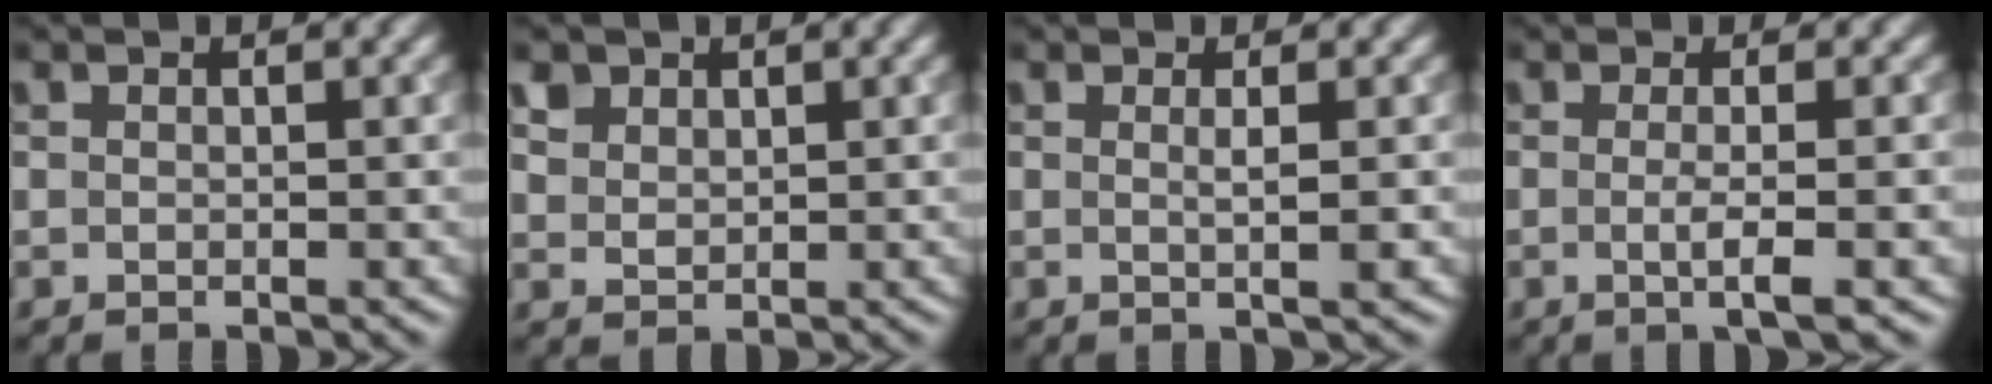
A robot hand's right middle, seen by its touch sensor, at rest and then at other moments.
{"total": 2.0, "force": [1.4, 1.4, 0.4], "torque": [-0.017, -0.007, 0.036]}
{"total": 1.7, "force": [0.2, 0.4, 1.6], "torque": [-0.024, 0.002, -0.003]}
{"total": 3.3, "force": [-0.5, 0.8, 3.2], "torque": [-0.042, -0.006, -0.010]}